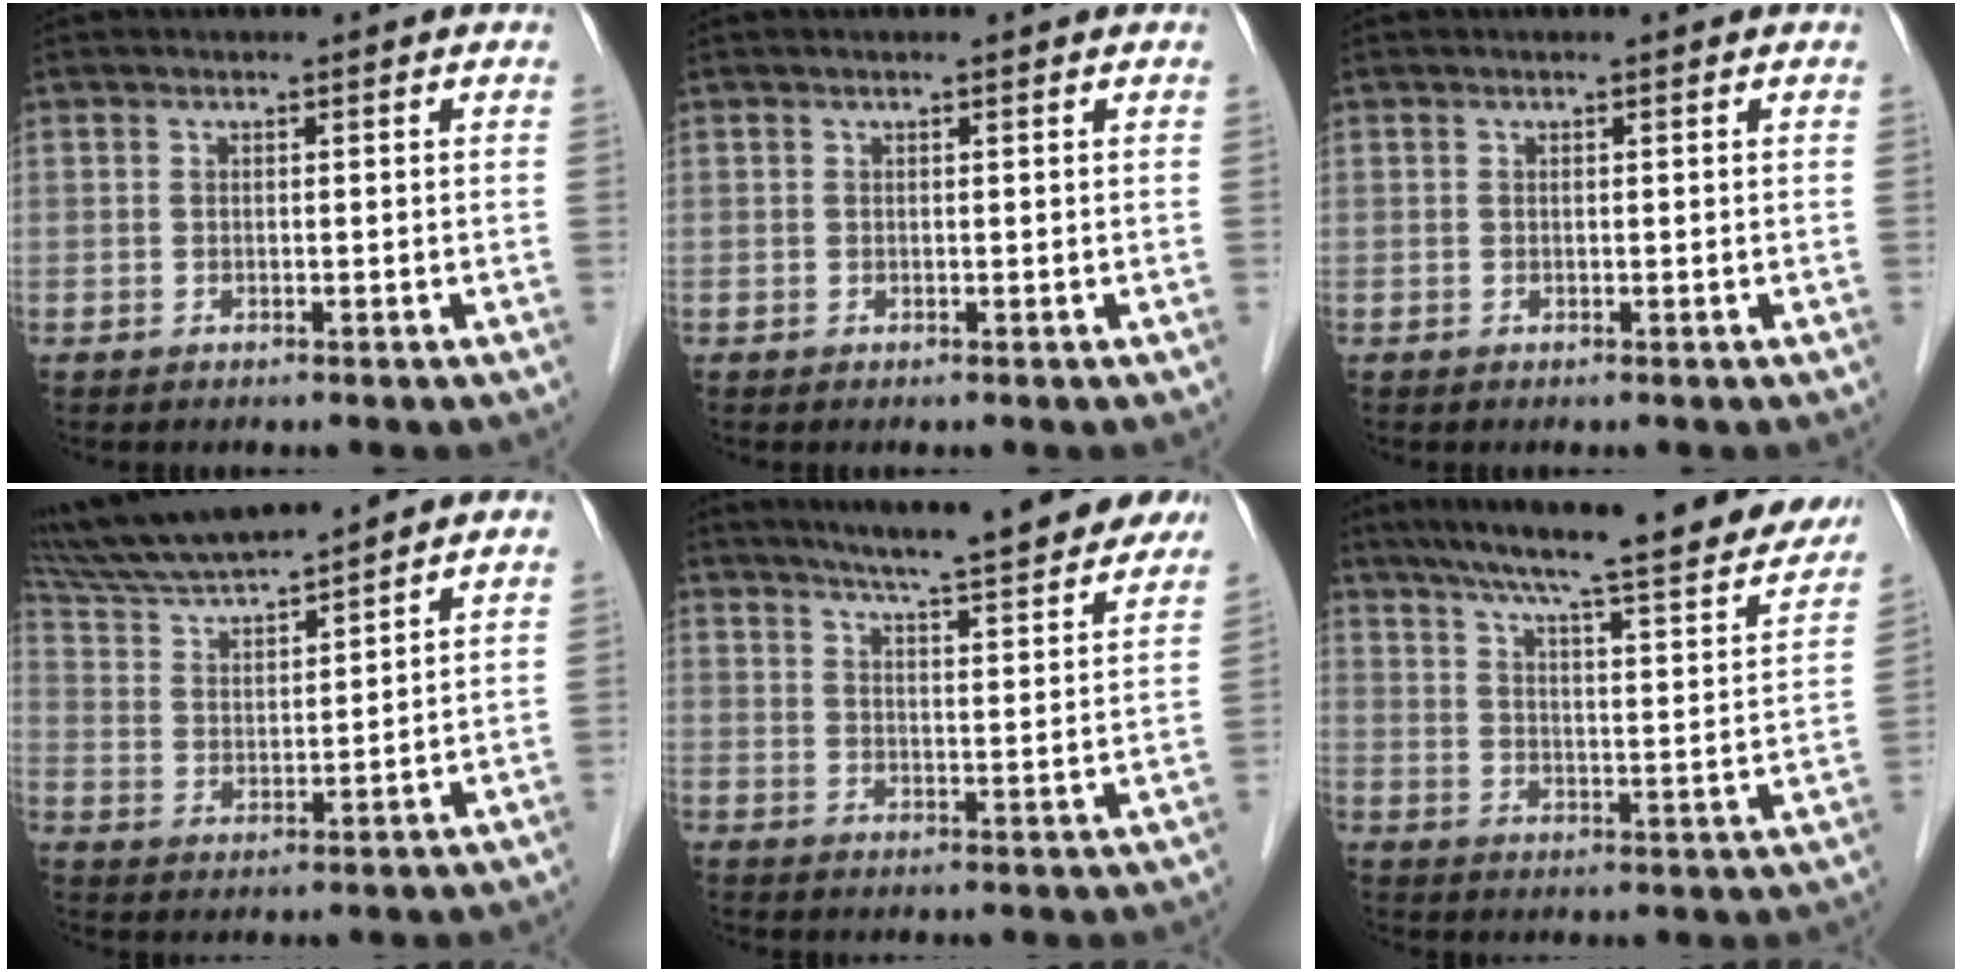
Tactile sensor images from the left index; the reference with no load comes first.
{"total": 0.6, "force": [0.5, 0.0, 0.3], "torque": [-0.007, 0.005, 0.009]}
{"total": 0.0}
{"total": 12.4, "force": [11.4, 0.5, 4.7], "torque": [-0.091, 0.019, 0.213]}
{"total": 19.2, "force": [16.7, 2.0, 9.3], "torque": [-0.130, 0.001, 0.214]}
{"total": 24.4, "force": [21.3, 2.6, 11.7], "torque": [-0.181, -0.022, 0.277]}